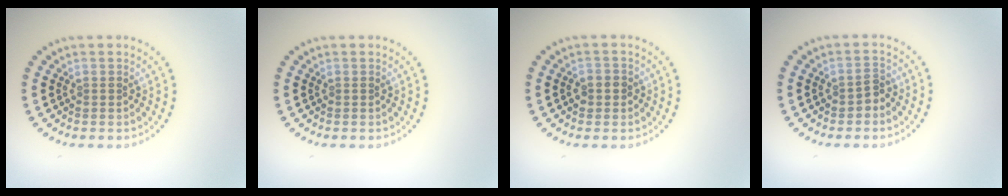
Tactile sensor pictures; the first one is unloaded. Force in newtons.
{"total": 0.0}
{"total": 1.6, "press": 1.5, "slide": 0.4}
{"total": 1.3, "press": 1.1, "slide": 0.6}